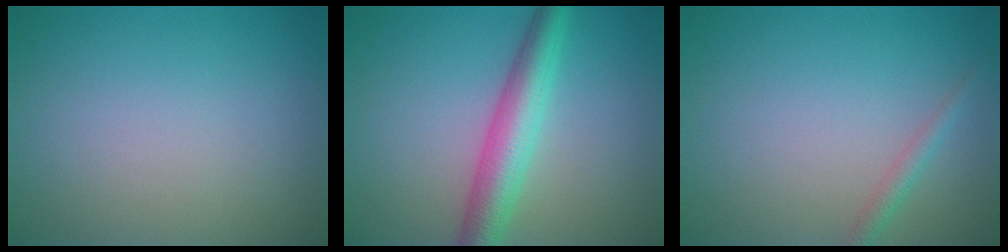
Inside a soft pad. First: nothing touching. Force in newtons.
{"total": 5.0, "press": 5.0, "slide": 0.2}
{"total": 1.3, "press": 1.3, "slide": 0.1}